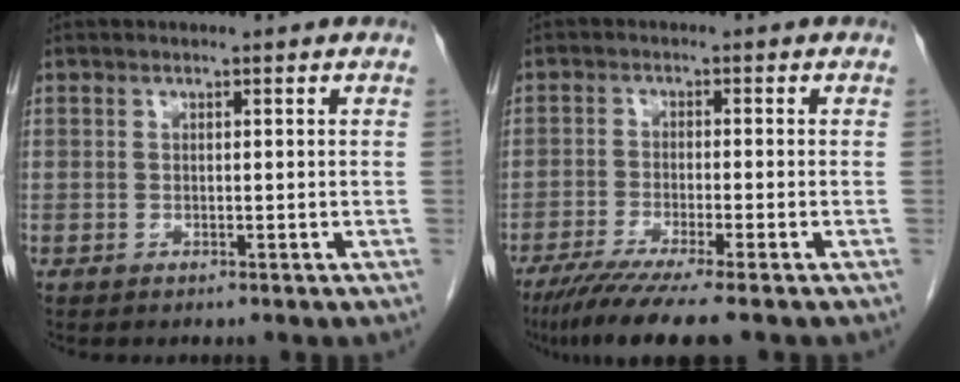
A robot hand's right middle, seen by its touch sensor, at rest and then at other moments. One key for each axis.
{"total": 8.5, "fx": -6.6, "fy": -0.8, "fz": 5.3, "tx": -0.082, "ty": -0.026, "tz": -0.108}